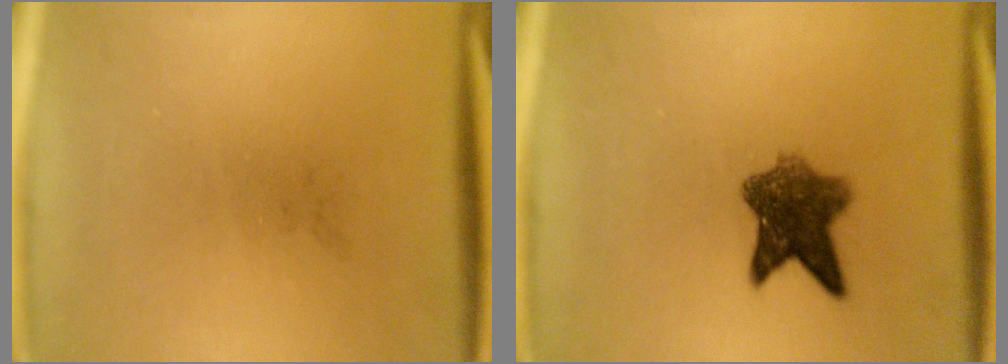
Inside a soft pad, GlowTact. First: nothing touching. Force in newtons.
{"total": 7.1}